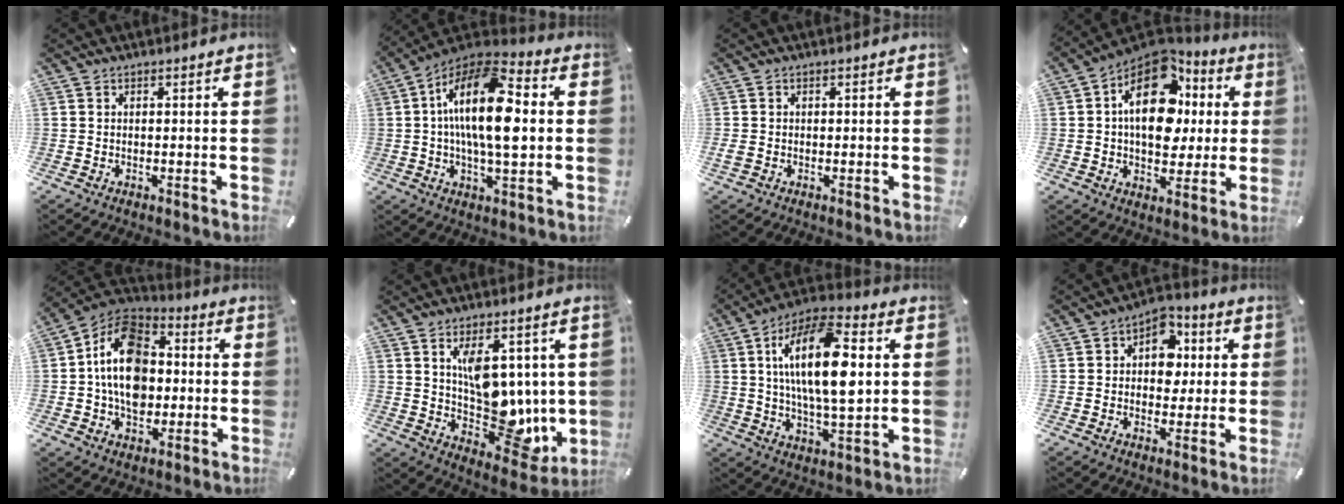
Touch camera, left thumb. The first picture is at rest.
{"total": 18.7, "force": [1.5, 8.4, 16.6], "torque": [-0.314, -0.001, 0.017]}
{"total": 1.2, "force": [-0.3, 0.8, 0.9], "torque": [-0.023, 0.000, -0.008]}
{"total": 19.1, "force": [3.5, 13.0, 13.5], "torque": [-0.205, -0.019, 0.060]}
{"total": 16.2, "force": [-0.9, 12.1, 10.8], "torque": [-0.201, 0.014, -0.021]}
{"total": 15.5, "force": [3.3, 9.7, 11.5], "torque": [-0.158, -0.032, 0.070]}
{"total": 19.7, "force": [4.0, 8.7, 17.2], "torque": [-0.320, -0.002, 0.058]}
{"total": 9.0, "force": [1.8, 7.3, 4.9], "torque": [-0.063, -0.006, 0.029]}